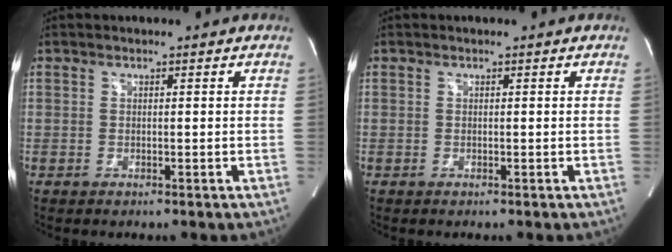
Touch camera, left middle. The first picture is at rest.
{"total": 0.0}